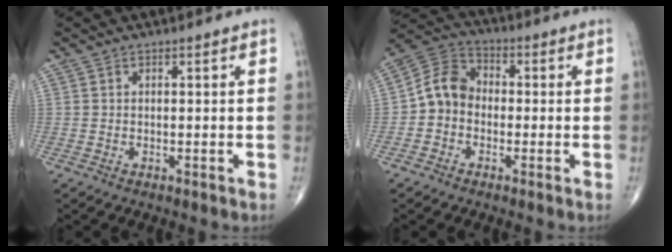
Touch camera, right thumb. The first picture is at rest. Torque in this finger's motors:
{"motor_torque": [0.11, 0.25, -0.09, -0.04, 0.09]}